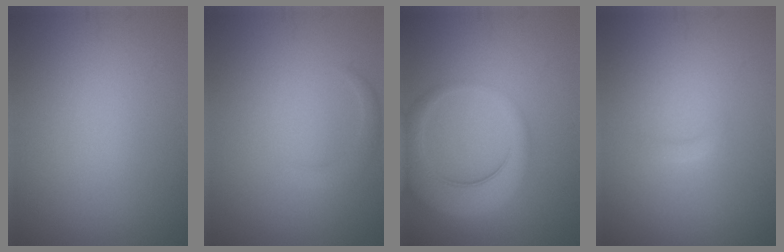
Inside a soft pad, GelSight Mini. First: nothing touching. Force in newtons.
{"total": 1.3, "press": 1.3, "slide": 0.1}
{"total": 5.6, "press": 5.6, "slide": 0.5}
{"total": 0.7, "press": 0.7, "slide": 0.1}